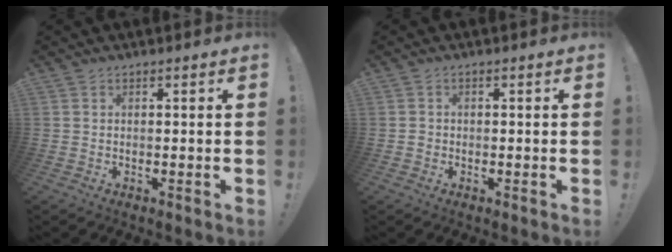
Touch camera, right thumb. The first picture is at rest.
{"total": 1.1, "force": [-0.3, 1.1, 0.1], "torque": [0.000, 0.005, -0.005]}